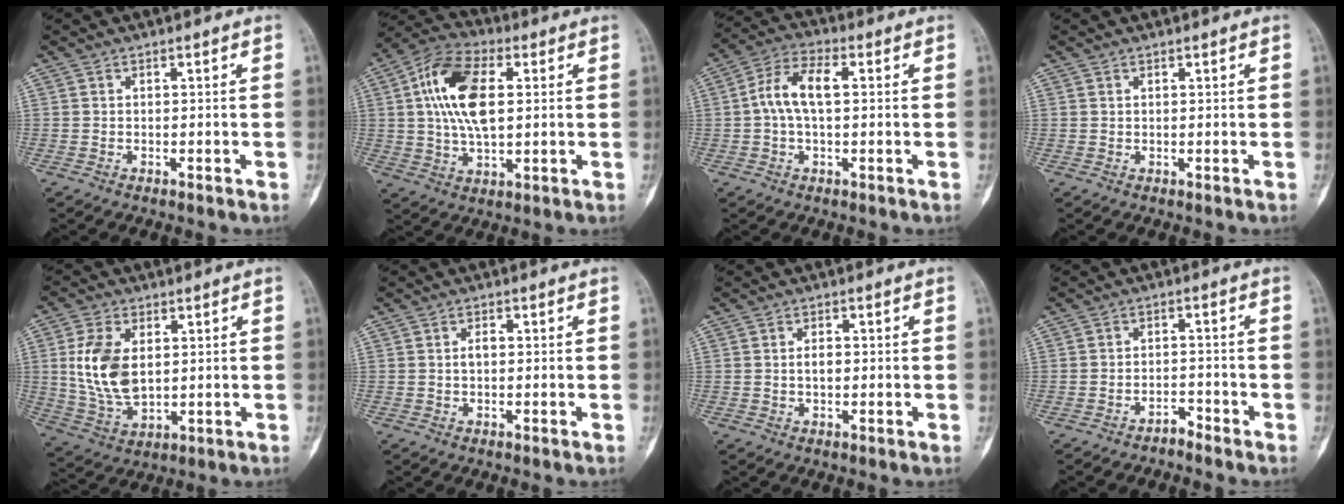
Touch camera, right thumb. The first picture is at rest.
{"total": 14.3, "force": [2.5, 7.5, 11.9], "torque": [-0.221, 0.013, 0.042]}
{"total": 8.1, "force": [0.7, 4.1, 6.9], "torque": [-0.135, 0.028, 0.009]}
{"total": 0.0}
{"total": 12.2, "force": [2.0, 7.5, 9.4], "torque": [-0.175, -0.008, 0.048]}
{"total": 1.7, "force": [0.2, 1.1, 1.3], "torque": [-0.017, 0.009, 0.002]}
{"total": 2.4, "force": [0.1, 1.5, 1.8], "torque": [-0.024, 0.007, 0.001]}
{"total": 2.2, "force": [-2.0, 0.8, 0.2], "torque": [0.002, 0.018, -0.034]}